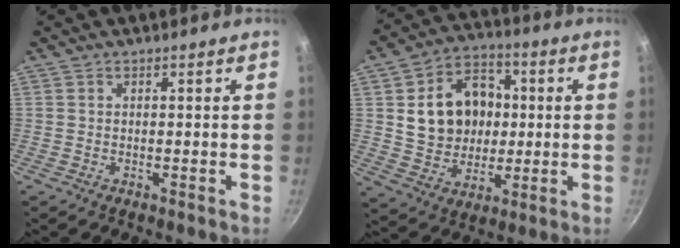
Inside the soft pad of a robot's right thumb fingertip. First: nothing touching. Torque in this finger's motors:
{"motor_torque": [0.47, 0.57, 0.20, -0.09, 0.25]}